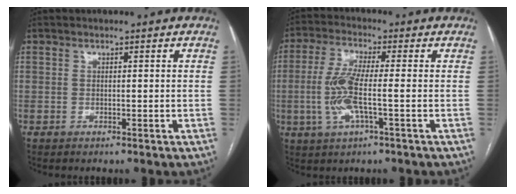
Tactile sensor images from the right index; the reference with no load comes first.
{"total": 8.0, "force": [-1.3, 1.0, 7.8], "torque": [-0.171, 0.001, -0.032]}